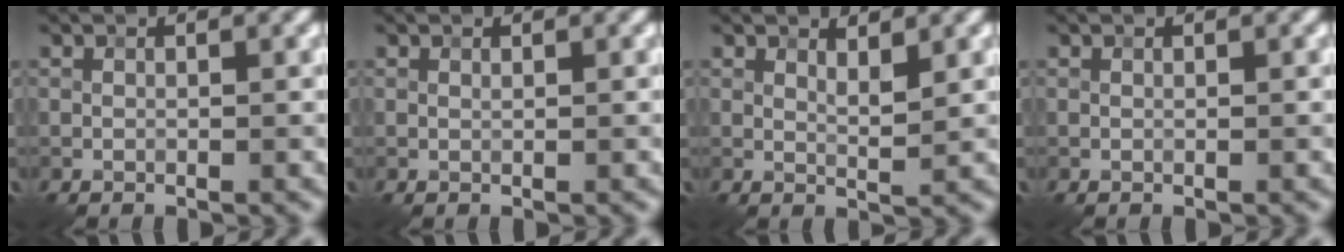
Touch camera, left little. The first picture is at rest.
{"total": 0.0}
{"total": 1.5, "force": [1.0, 0.3, 1.0], "torque": [-0.018, -0.003, 0.016]}
{"total": 0.0}